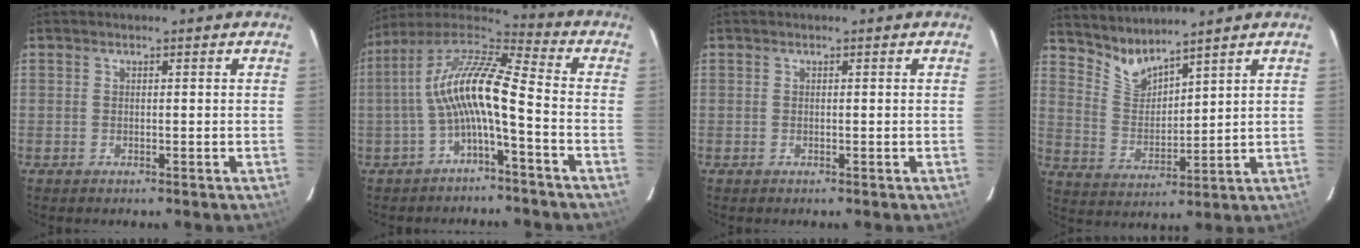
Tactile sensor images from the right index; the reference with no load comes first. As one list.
[{"total": 13.0, "force": [-2.5, 2.3, 12.5], "torque": [-0.248, 0.018, -0.054]}, {"total": 0.0}, {"total": 6.3, "force": [6.0, 0.8, 1.8], "torque": [-0.037, -0.014, 0.128]}]